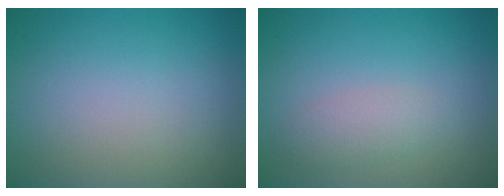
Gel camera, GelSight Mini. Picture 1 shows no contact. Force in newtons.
{"total": 2.0, "press": 2.0, "slide": 0.0}